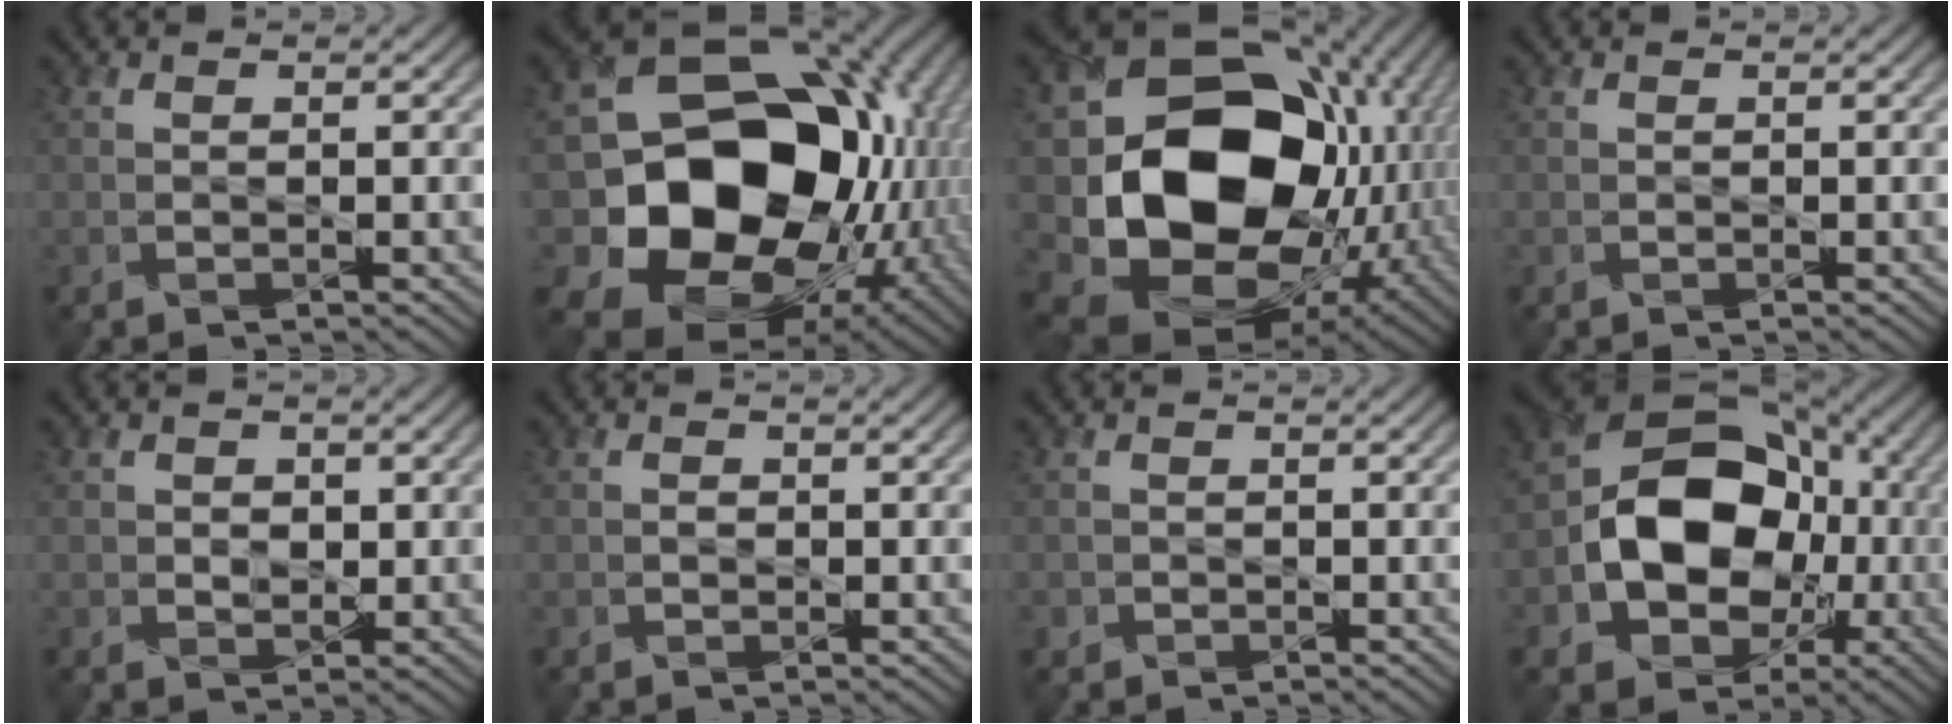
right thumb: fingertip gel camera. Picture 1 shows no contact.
{"total": 20.4, "force": [-2.5, 16.3, 12.0], "torque": [-0.268, -0.051, -0.014]}
{"total": 19.3, "force": [-1.8, 15.3, 11.6], "torque": [-0.235, -0.056, -0.007]}
{"total": 0.0}
{"total": 2.0, "force": [0.2, 1.7, 0.9], "torque": [-0.026, -0.007, 0.000]}
{"total": 0.7, "force": [-0.3, 0.6, 0.4], "torque": [-0.006, -0.004, -0.006]}
{"total": 0.7, "force": [-0.4, 0.6, -0.1], "torque": [0.005, -0.008, -0.007]}
{"total": 14.5, "force": [-2.1, 11.0, 9.2], "torque": [-0.154, -0.006, -0.048]}